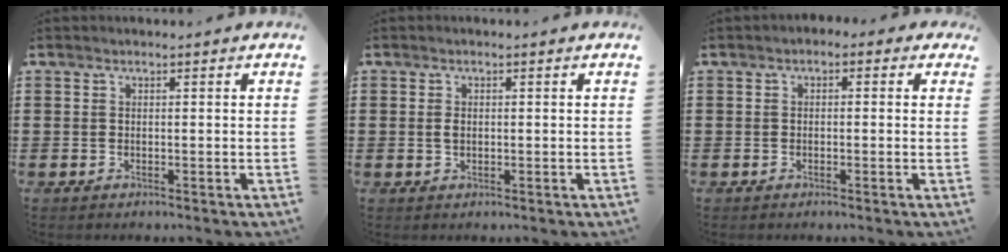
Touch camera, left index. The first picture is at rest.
{"total": 1.4, "force": [0.0, 0.8, 1.1], "torque": [-0.024, 0.004, -0.002]}
{"total": 1.3, "force": [-0.9, 0.8, 0.5], "torque": [-0.013, 0.005, -0.021]}